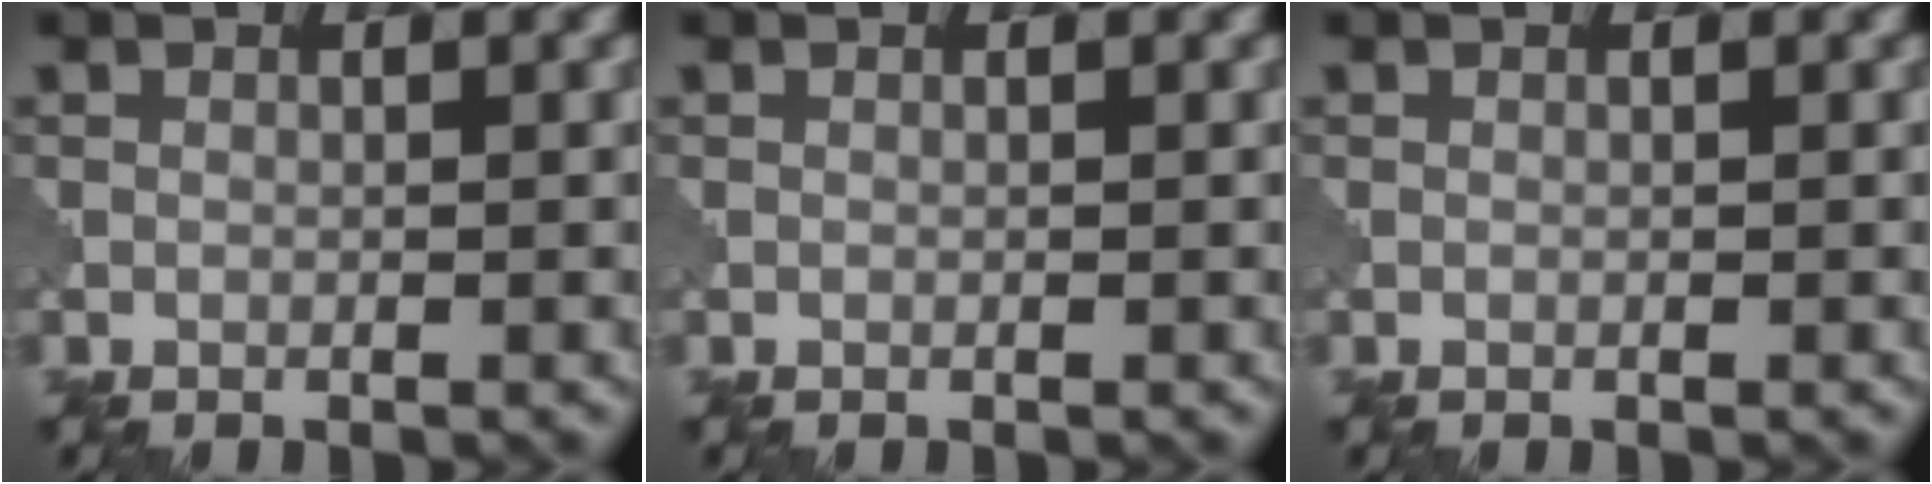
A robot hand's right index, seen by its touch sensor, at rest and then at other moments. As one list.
[{"total": 0.0}, {"total": 0.0}]